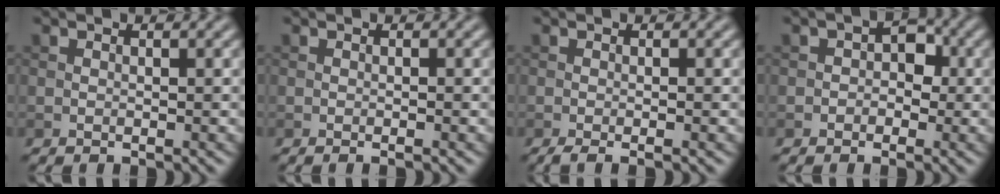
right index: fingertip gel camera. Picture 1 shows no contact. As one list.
[{"total": 0.7, "force": [-0.3, 0.1, 0.6], "torque": [-0.008, -0.003, -0.005]}, {"total": 2.0, "force": [-0.9, 0.5, 1.7], "torque": [-0.024, -0.004, -0.018]}, {"total": 2.3, "force": [-0.3, 1.8, 1.4], "torque": [-0.004, 0.005, -0.014]}]